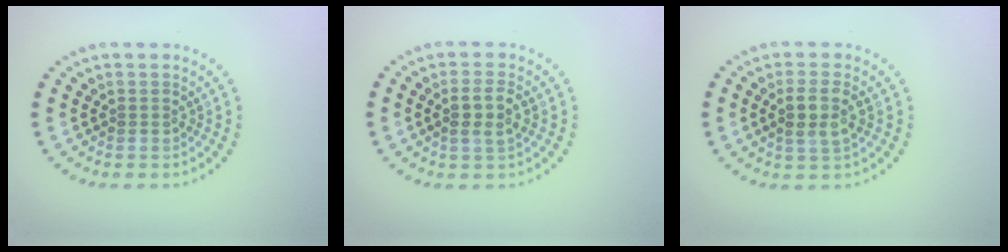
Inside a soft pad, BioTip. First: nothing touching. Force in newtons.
{"total": 2.4, "press": 2.3, "slide": 0.8}
{"total": 2.8, "press": 2.6, "slide": 1.1}